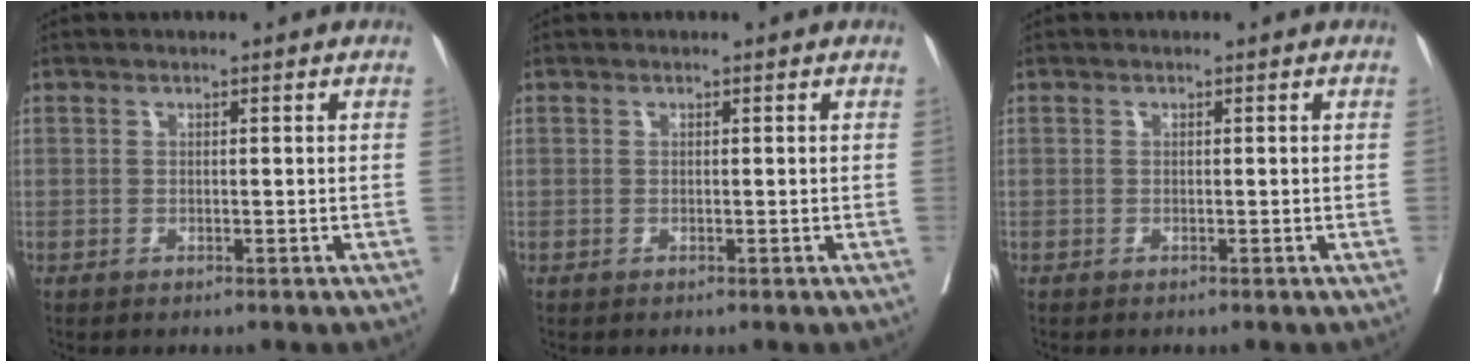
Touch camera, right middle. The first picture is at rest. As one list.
[{"total": 0.0}, {"total": 0.0}]